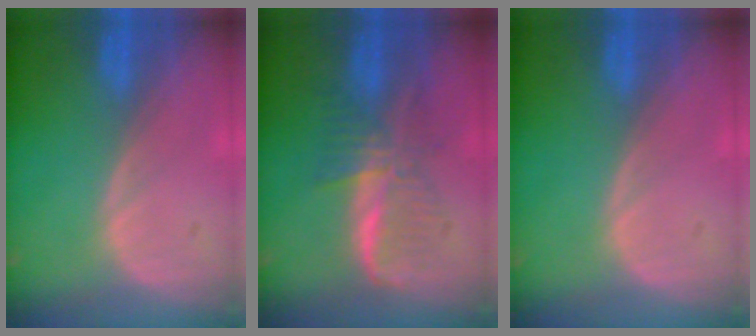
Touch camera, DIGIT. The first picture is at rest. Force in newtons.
{"total": 6.1, "press": 6.1, "slide": 0.1}
{"total": 0.0}